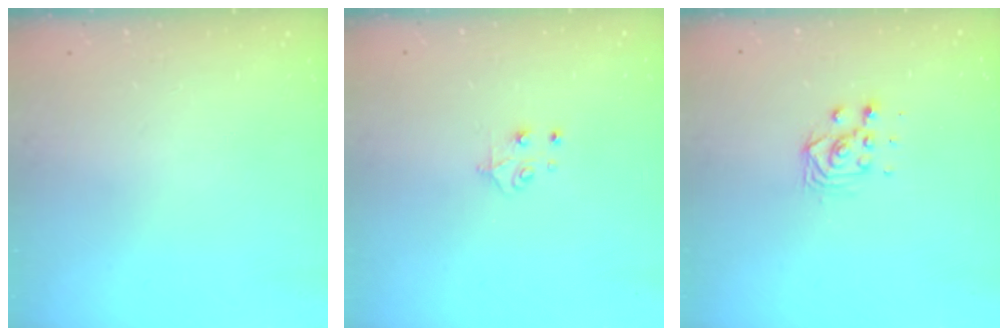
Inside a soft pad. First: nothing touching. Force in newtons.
{"total": 4.4, "press": 4.4, "slide": 0.4}
{"total": 7.3, "press": 7.3, "slide": 0.4}